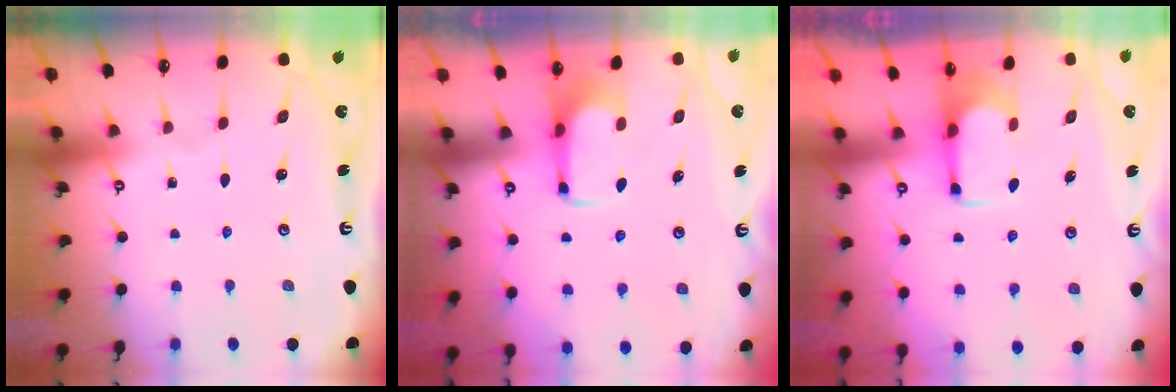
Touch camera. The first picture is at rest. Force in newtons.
{"total": 1.8, "press": 1.8, "slide": 0.1}
{"total": 1.8, "press": 1.5, "slide": 0.9}